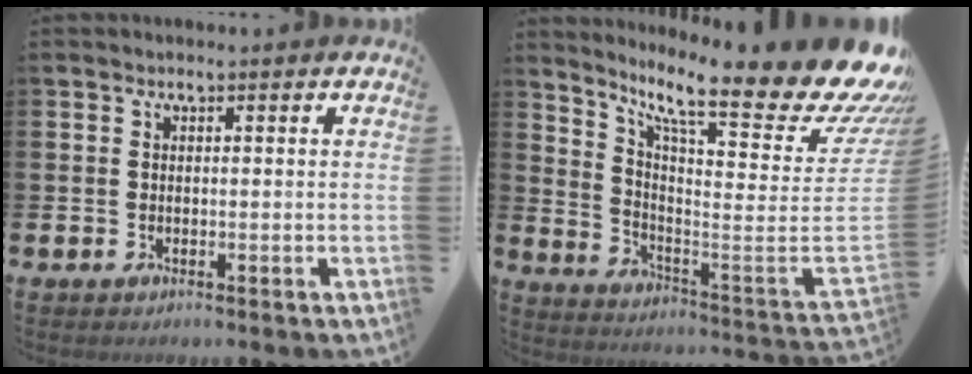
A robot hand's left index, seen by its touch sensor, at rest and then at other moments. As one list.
[{"total": 13.9, "force": [10.3, 2.8, 9.0], "torque": [-0.156, -0.097, 0.161]}]